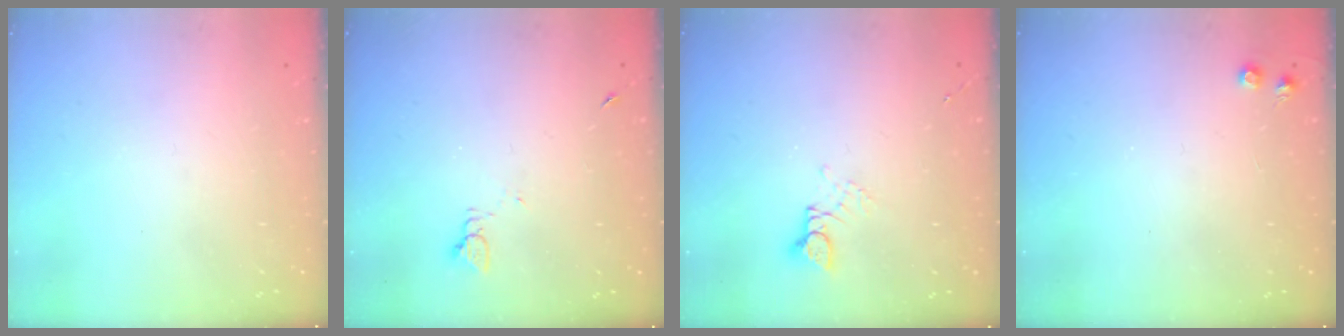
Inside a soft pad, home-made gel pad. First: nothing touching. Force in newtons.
{"total": 2.3, "press": 2.3, "slide": 0.3}
{"total": 2.4, "press": 2.4, "slide": 0.2}
{"total": 4.3, "press": 4.2, "slide": 0.7}